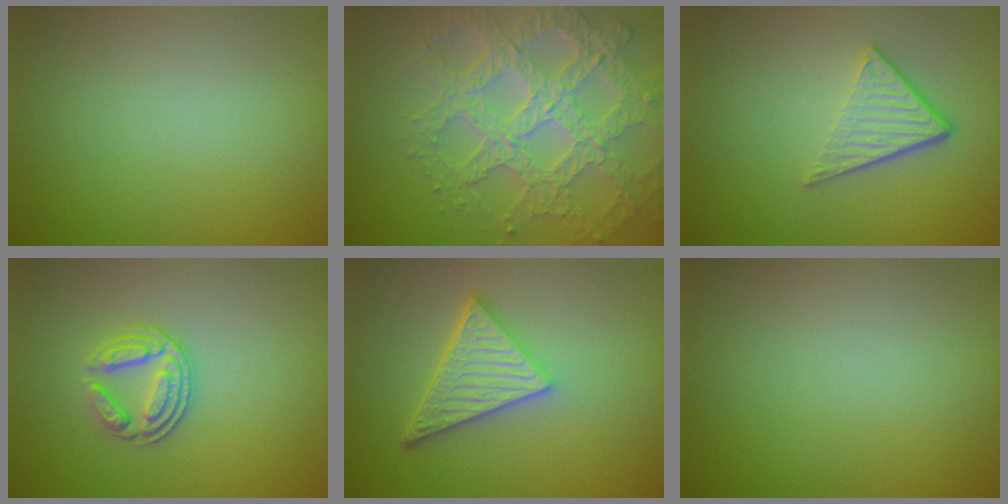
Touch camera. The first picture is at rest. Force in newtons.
{"total": 7.8, "press": 6.1, "slide": 4.9}
{"total": 3.9, "press": 2.6, "slide": 2.9}
{"total": 3.2, "press": 2.5, "slide": 1.9}
{"total": 5.4, "press": 4.1, "slide": 3.6}
{"total": 0.0}